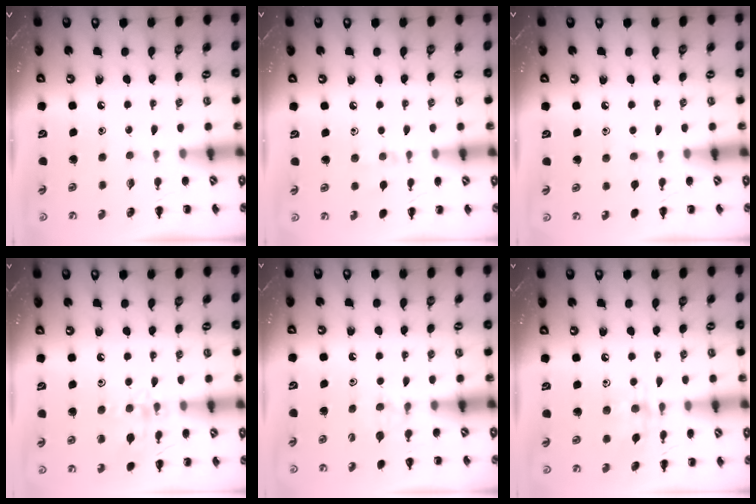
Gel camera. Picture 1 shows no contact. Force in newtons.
{"total": 5.1, "press": 4.8, "slide": 1.7}
{"total": 2.5, "press": 2.2, "slide": 1.2}
{"total": 12.7, "press": 12.7, "slide": 0.8}
{"total": 4.6, "press": 4.3, "slide": 1.5}
{"total": 9.6, "press": 9.6, "slide": 0.5}